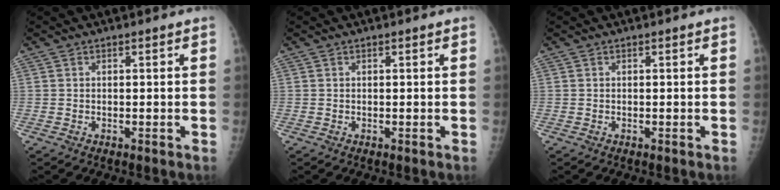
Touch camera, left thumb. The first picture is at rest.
{"total": 0.0}
{"total": 0.0}